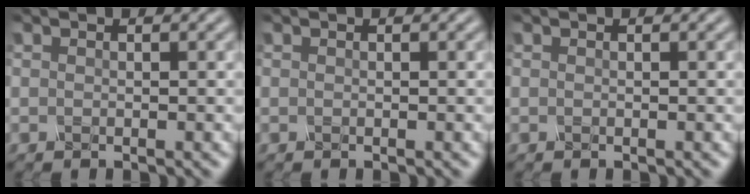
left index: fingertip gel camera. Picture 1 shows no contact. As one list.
[{"total": 0.0}, {"total": 0.0}]